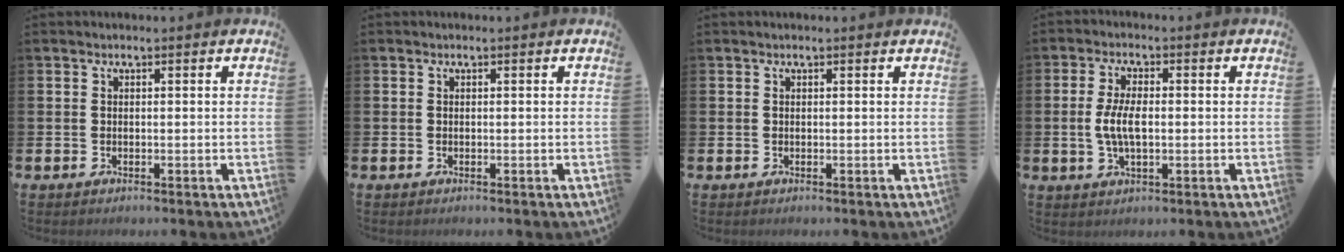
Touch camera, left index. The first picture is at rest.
{"total": 0.0}
{"total": 0.0}
{"total": 4.8, "force": [0.0, 2.1, 4.3], "torque": [-0.089, -0.001, -0.008]}